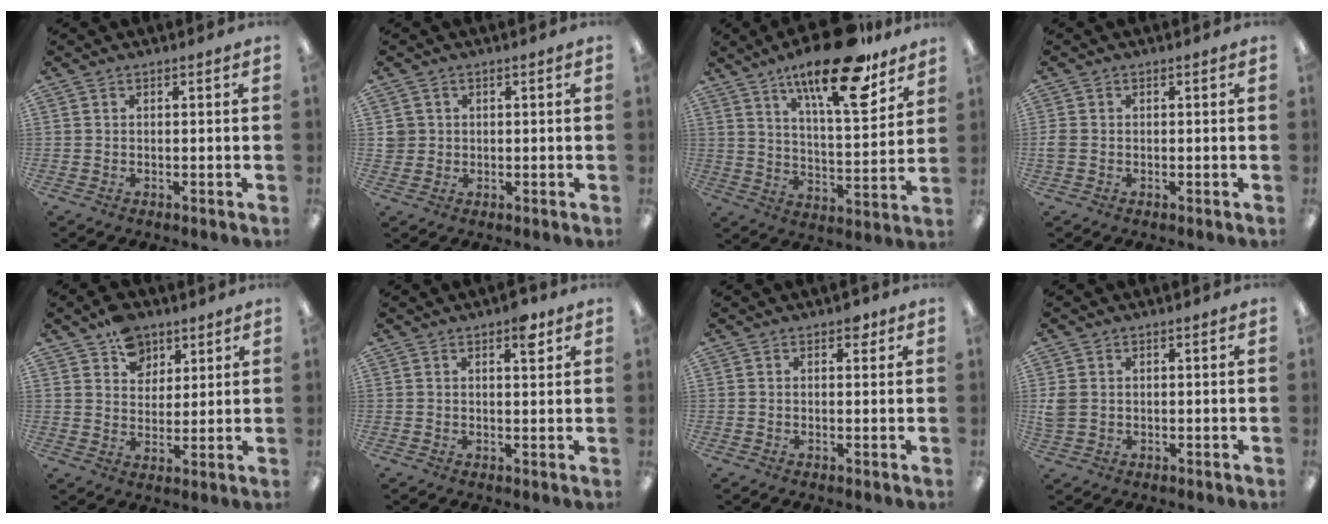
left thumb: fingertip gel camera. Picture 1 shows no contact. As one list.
[{"total": 2.8, "force": [0.6, 2.7, 0.2], "torque": [-0.002, 0.001, 0.009]}, {"total": 21.4, "force": [14.4, 6.4, 14.5], "torque": [-0.226, -0.081, 0.232]}, {"total": 1.9, "force": [-0.4, 1.5, 1.1], "torque": [-0.025, 0.002, -0.008]}, {"total": 8.7, "force": [5.9, 6.1, 2.3], "torque": [-0.033, -0.030, 0.108]}, {"total": 4.5, "force": [2.7, 1.8, 3.1], "torque": [-0.028, -0.012, 0.037]}, {"total": 2.3, "force": [1.3, 1.4, 1.3], "torque": [-0.012, -0.003, 0.018]}, {"total": 3.5, "force": [0.5, 2.8, 1.9], "torque": [-0.029, 0.002, 0.009]}]